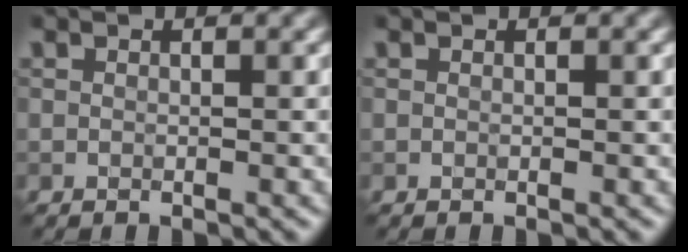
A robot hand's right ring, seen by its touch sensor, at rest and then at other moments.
{"total": 0.0}